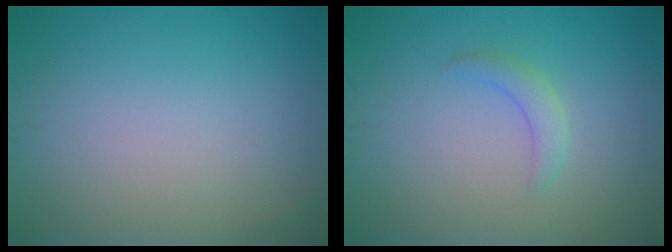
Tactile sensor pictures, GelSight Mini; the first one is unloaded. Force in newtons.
{"total": 1.6, "press": 1.6, "slide": 0.2}